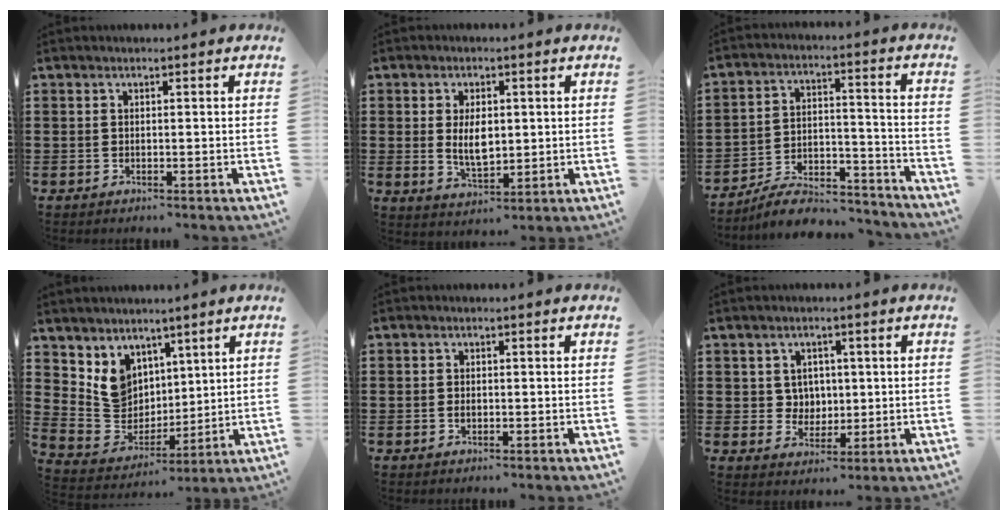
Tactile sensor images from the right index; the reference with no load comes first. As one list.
[{"total": 5.8, "force": [0.5, 2.9, 4.9], "torque": [-0.098, 0.001, 0.004]}, {"total": 8.0, "force": [-7.4, 1.9, 2.6], "torque": [-0.044, 0.020, -0.141]}, {"total": 7.7, "force": [4.0, 6.4, 1.4], "torque": [-0.068, -0.019, 0.084]}, {"total": 1.0, "force": [-0.1, 0.6, 0.8], "torque": [-0.017, 0.003, -0.004]}, {"total": 3.7, "force": [0.9, 3.5, 0.9], "torque": [-0.036, 0.013, 0.015]}]